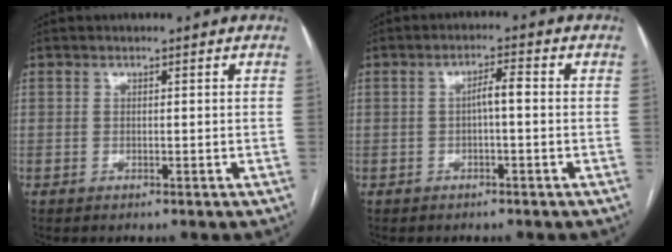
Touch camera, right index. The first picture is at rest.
{"total": 2.8, "force": [-0.2, 0.5, 2.7], "torque": [-0.044, 0.007, -0.004]}